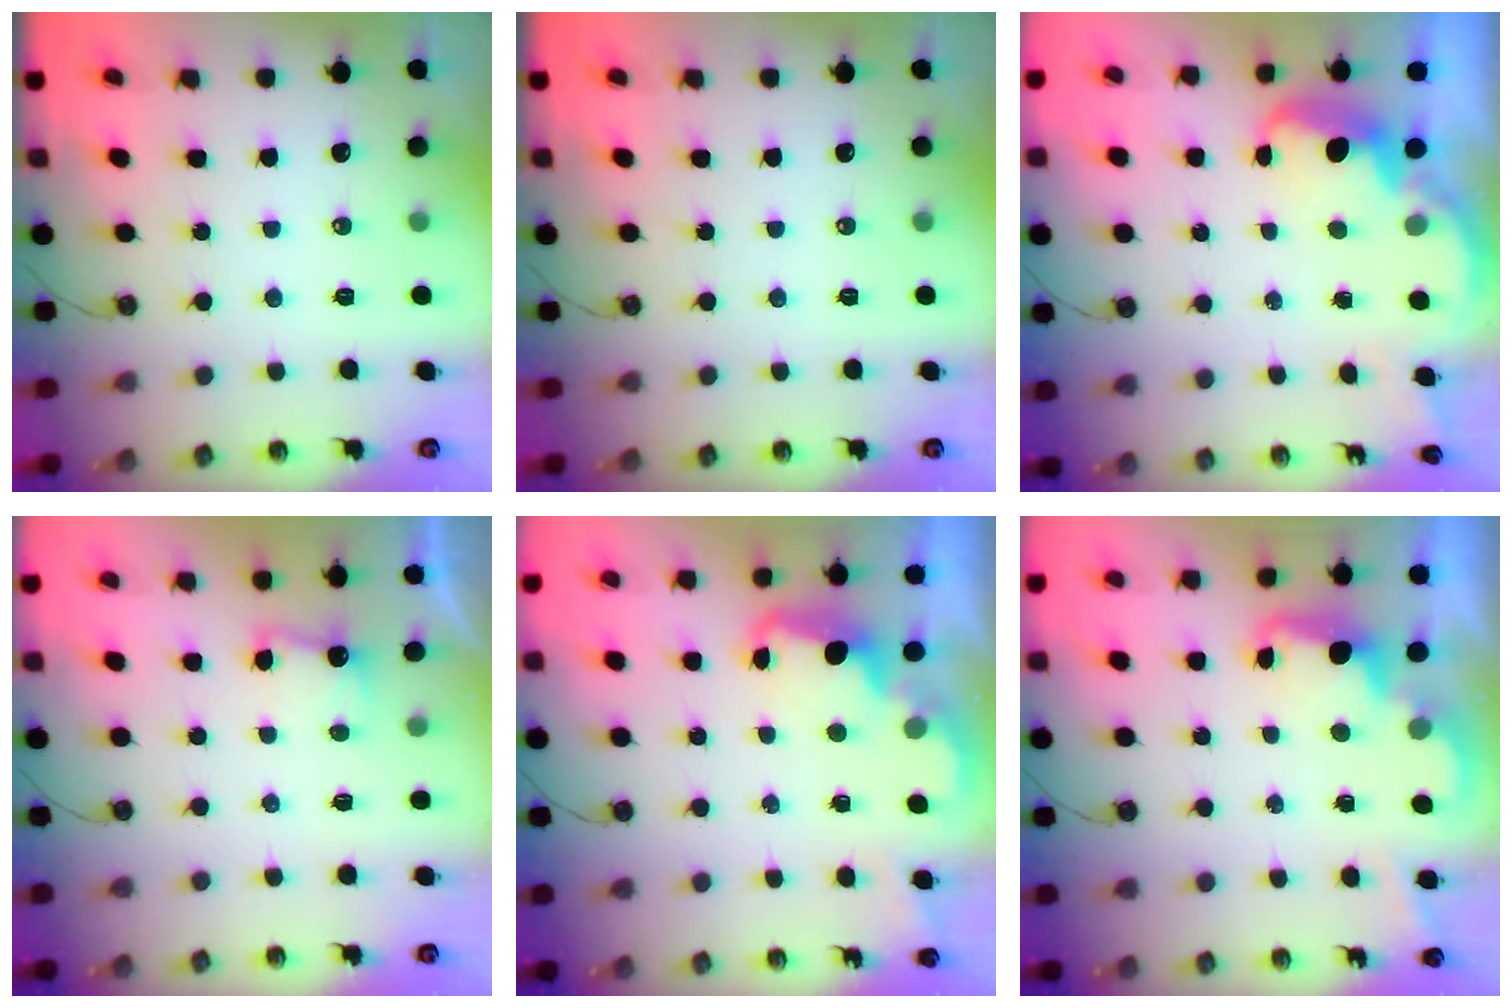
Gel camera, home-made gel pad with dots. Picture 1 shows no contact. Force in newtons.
{"total": 0.0}
{"total": 4.2, "press": 4.1, "slide": 0.7}
{"total": 3.7, "press": 3.5, "slide": 1.2}
{"total": 2.7, "press": 2.6, "slide": 0.7}
{"total": 2.3, "press": 2.3, "slide": 0.5}